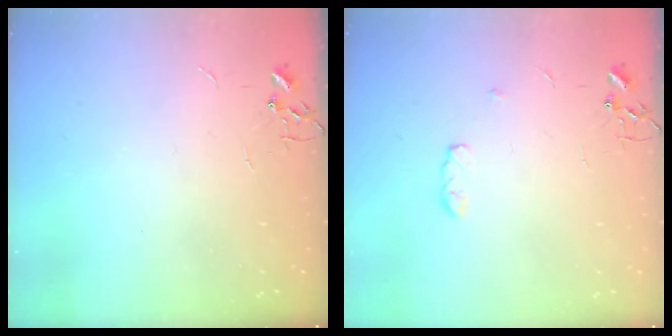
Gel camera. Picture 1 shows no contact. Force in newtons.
{"total": 4.9, "press": 4.9, "slide": 0.8}